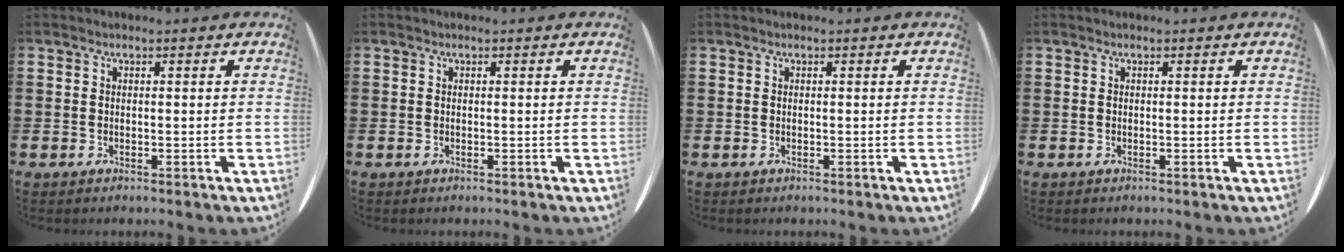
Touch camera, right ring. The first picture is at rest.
{"total": 0.0}
{"total": 0.0}
{"total": 0.0}